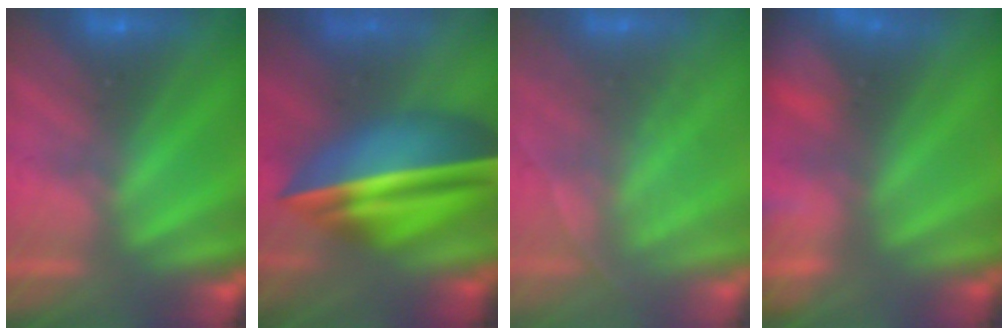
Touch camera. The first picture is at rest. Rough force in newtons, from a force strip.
{"total": 5.8}
{"total": 1.9}
{"total": 7.7}